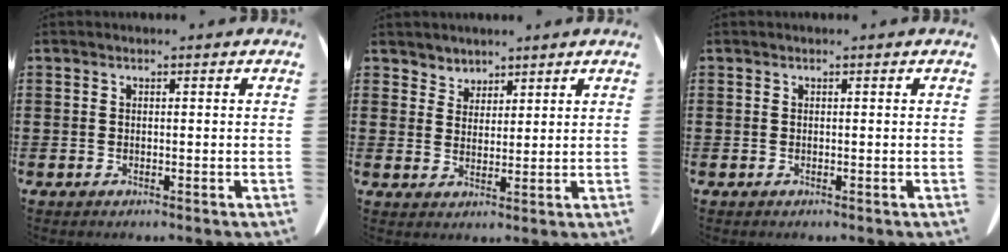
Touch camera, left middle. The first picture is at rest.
{"total": 3.2, "force": [2.7, 1.7, -0.2], "torque": [-0.009, 0.000, 0.052]}
{"total": 0.0}